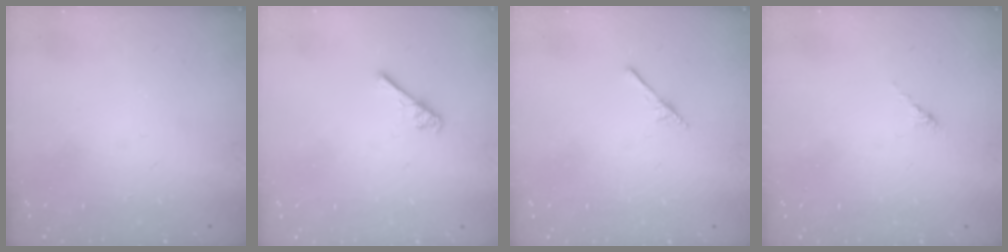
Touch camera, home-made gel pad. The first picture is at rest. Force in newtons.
{"total": 3.2, "press": 3.1, "slide": 0.5}
{"total": 1.7, "press": 1.7, "slide": 0.1}
{"total": 2.7, "press": 2.7, "slide": 0.7}